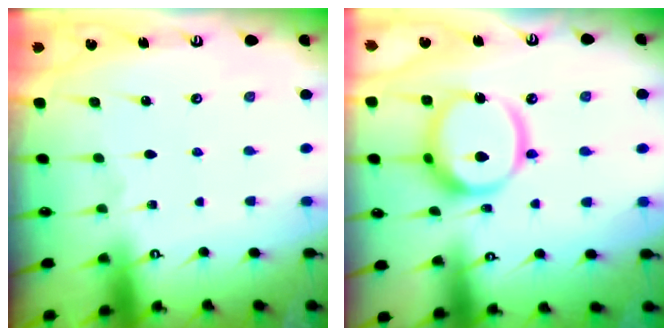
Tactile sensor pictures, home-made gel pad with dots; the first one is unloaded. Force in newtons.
{"total": 14.1, "press": 14.0, "slide": 1.8}